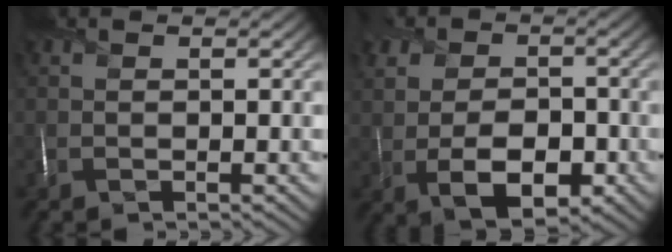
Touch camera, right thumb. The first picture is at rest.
{"total": 9.2, "force": [-1.8, 6.5, 6.2], "torque": [-0.098, -0.006, -0.041]}